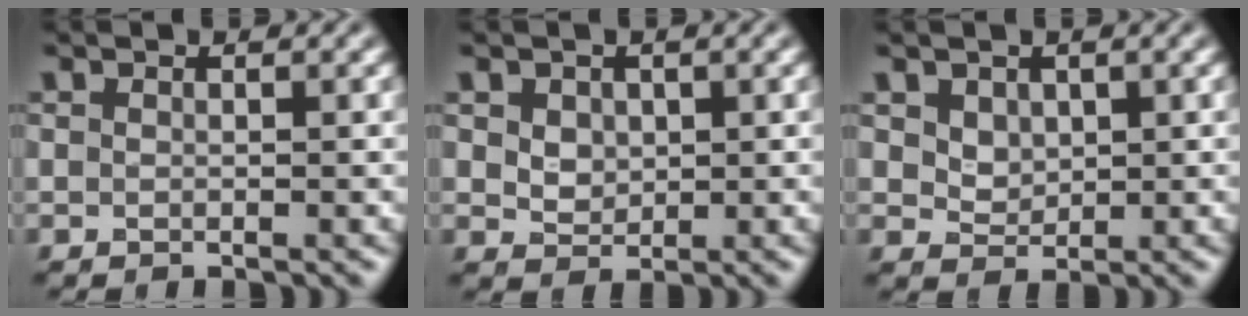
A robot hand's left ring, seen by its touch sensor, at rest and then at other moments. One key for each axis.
{"total": 2.6, "fx": 1.1, "fy": 2.0, "fz": 1.3, "tx": -0.038, "ty": 0.004, "tz": 0.028}
{"total": 1.9, "fx": 0.9, "fy": 1.5, "fz": 0.8, "tx": -0.024, "ty": -0.008, "tz": 0.026}